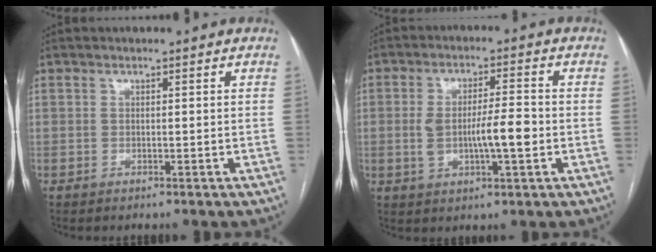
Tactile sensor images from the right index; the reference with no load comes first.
{"total": 7.9, "force": [-1.0, 1.8, 7.6], "torque": [-0.139, 0.010, -0.015]}